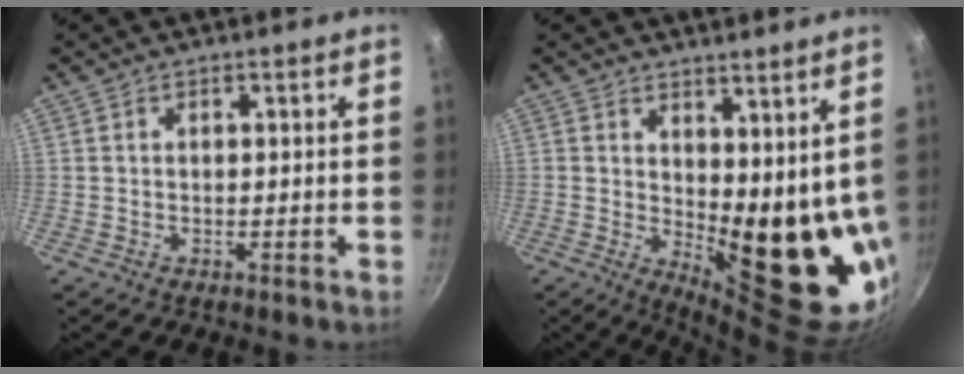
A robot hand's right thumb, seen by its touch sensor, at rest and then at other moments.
{"total": 15.6, "force": [4.4, 7.3, 13.1], "torque": [-0.134, -0.053, 0.084]}